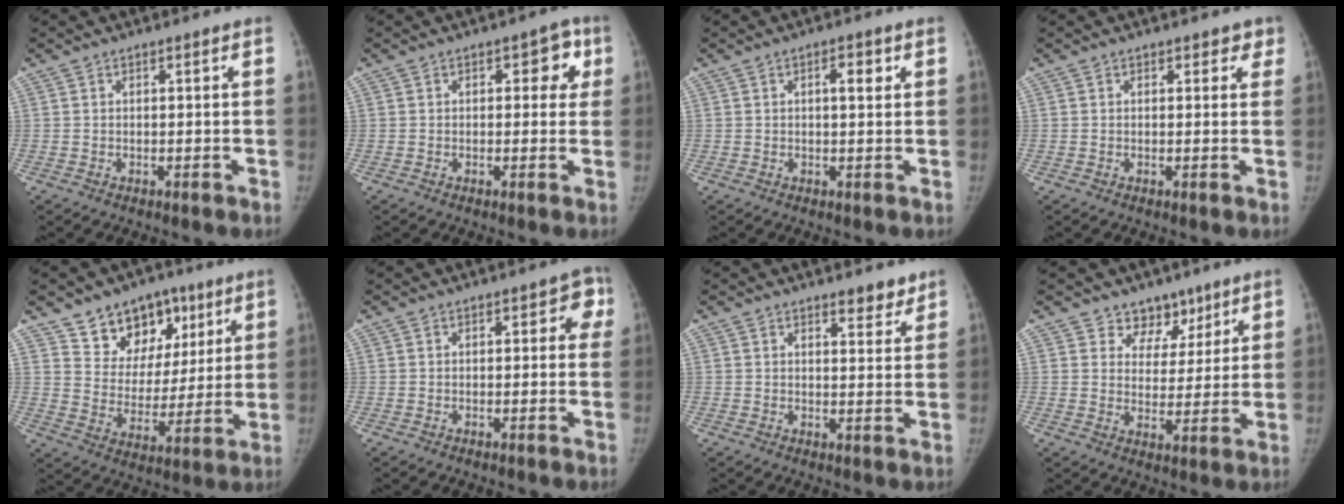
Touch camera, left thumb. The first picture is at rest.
{"total": 4.8, "force": [1.4, 3.0, 3.4], "torque": [0.001, 0.003, 0.005]}
{"total": 3.0, "force": [1.0, 1.2, 2.6], "torque": [-0.032, 0.000, 0.013]}
{"total": 2.3, "force": [1.5, 1.6, 0.7], "torque": [0.027, -0.004, 0.011]}
{"total": 14.5, "force": [8.7, 10.2, 5.7], "torque": [-0.035, -0.039, 0.146]}
{"total": 3.3, "force": [0.6, 2.2, 2.3], "torque": [0.013, 0.007, -0.007]}
{"total": 3.7, "force": [2.9, 1.5, 1.6], "torque": [-0.001, -0.019, 0.040]}
{"total": 7.0, "force": [5.0, 4.8, 1.0], "torque": [0.029, -0.033, 0.081]}